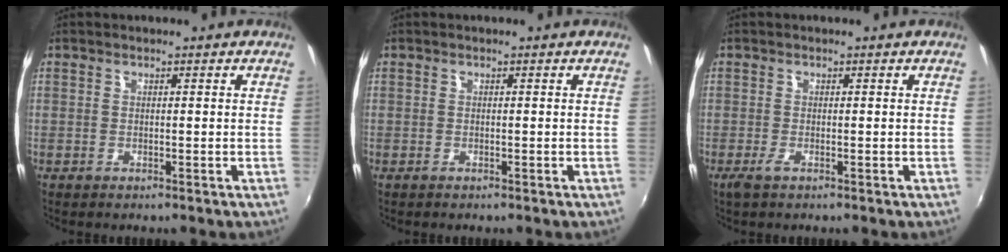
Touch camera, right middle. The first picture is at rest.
{"total": 0.0}
{"total": 1.5, "force": [-0.9, 0.1, 1.3], "torque": [-0.026, -0.006, -0.017]}